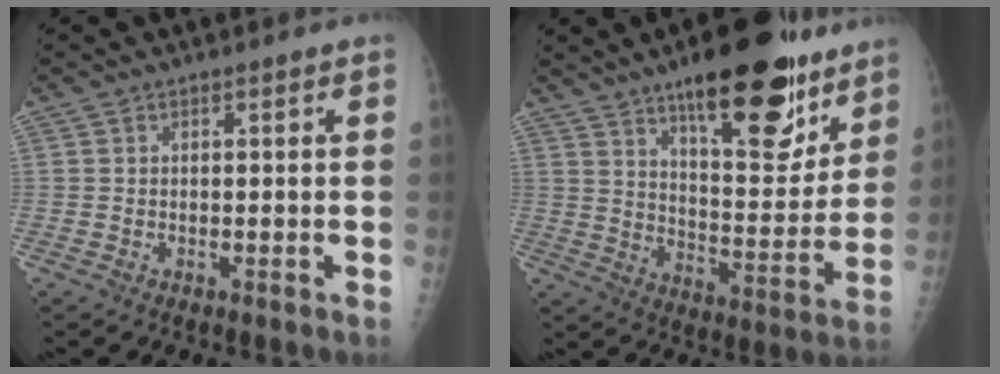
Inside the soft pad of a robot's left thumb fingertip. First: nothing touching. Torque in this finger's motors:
{"motor_torque": [2.61, 1.28, 1.69, -1.08, 0.39]}